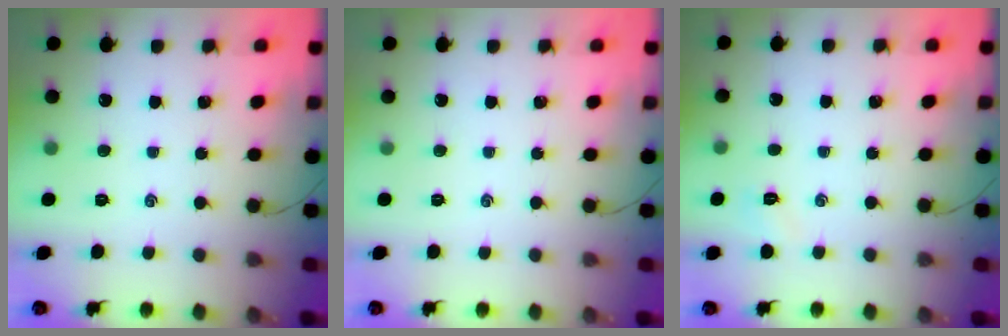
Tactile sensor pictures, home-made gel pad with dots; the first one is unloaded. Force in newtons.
{"total": 0.0}
{"total": 2.7, "press": 2.6, "slide": 0.7}